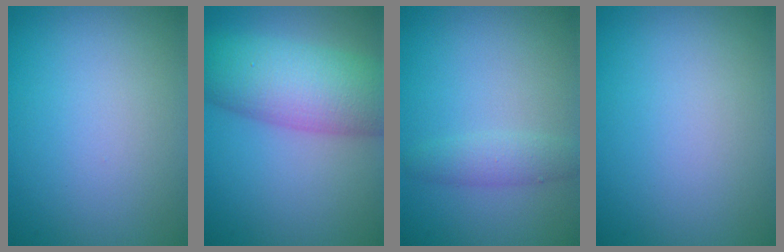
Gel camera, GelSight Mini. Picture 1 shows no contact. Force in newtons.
{"total": 8.9, "press": 8.9, "slide": 0.1}
{"total": 1.9, "press": 1.9, "slide": 0.1}
{"total": 0.0}